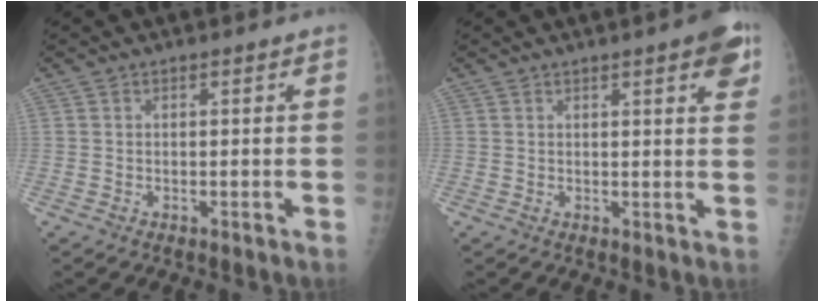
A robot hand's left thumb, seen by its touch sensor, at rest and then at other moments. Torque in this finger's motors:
{"motor_torque": [0.73, 0.55, 0.42, -0.47, 0.00]}